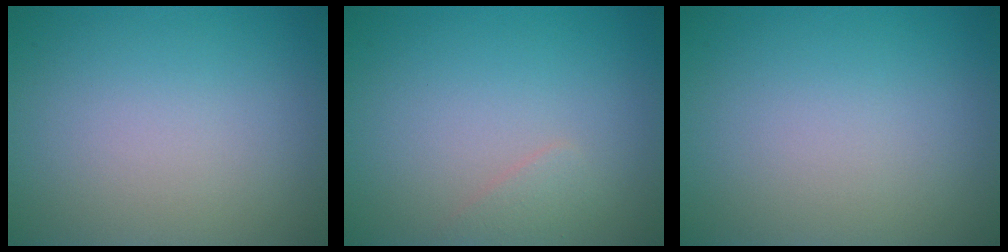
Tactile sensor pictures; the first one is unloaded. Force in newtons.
{"total": 0.9, "press": 0.9, "slide": 0.1}
{"total": 0.0}